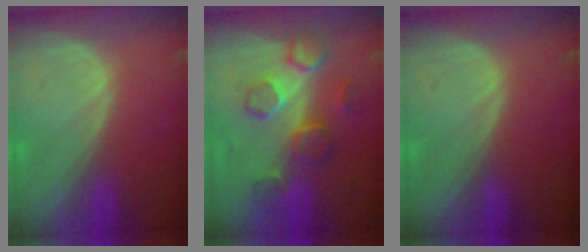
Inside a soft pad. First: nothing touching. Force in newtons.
{"total": 8.6, "press": 7.7, "slide": 3.8}
{"total": 0.0}